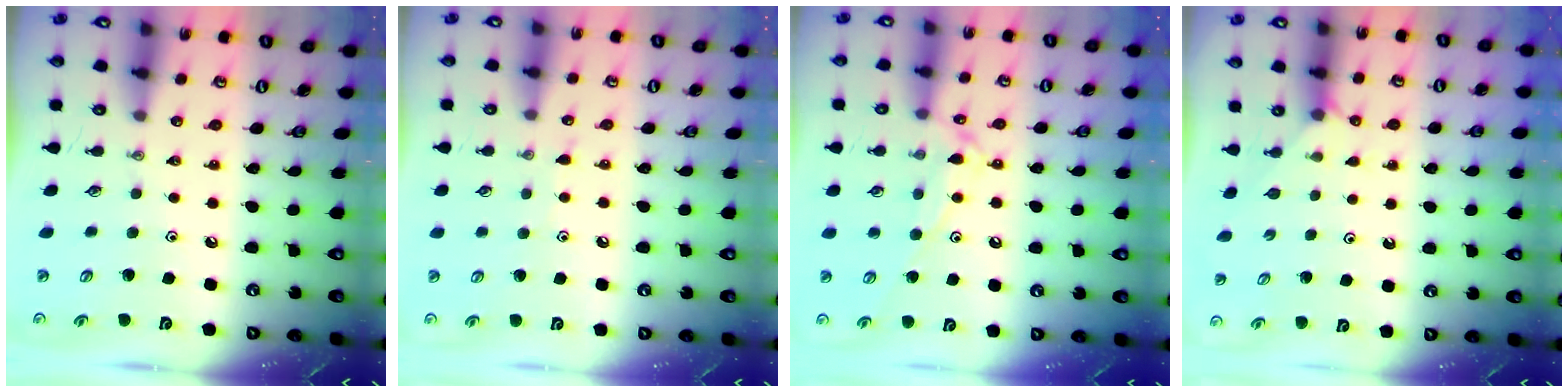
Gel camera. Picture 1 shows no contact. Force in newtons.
{"total": 4.0, "press": 3.9, "slide": 0.4}
{"total": 11.5, "press": 11.4, "slide": 0.9}
{"total": 3.8, "press": 3.7, "slide": 0.3}